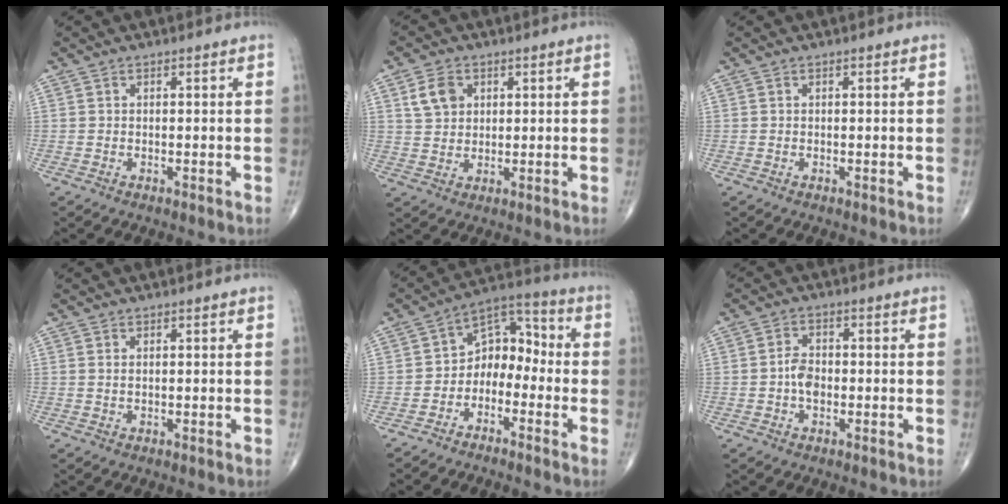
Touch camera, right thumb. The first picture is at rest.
{"total": 5.5, "force": [2.2, 4.1, 2.9], "torque": [-0.037, -0.006, 0.042]}
{"total": 0.0}
{"total": 0.6, "force": [0.3, 0.3, 0.5], "torque": [-0.011, 0.001, 0.006]}
{"total": 8.8, "force": [-2.8, 6.3, 5.4], "torque": [-0.055, 0.060, -0.065]}
{"total": 3.7, "force": [-0.7, 2.5, 2.7], "torque": [-0.043, 0.010, -0.019]}